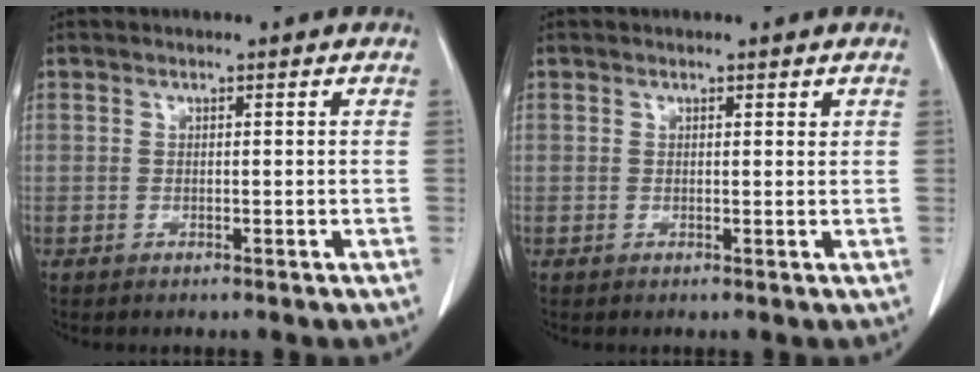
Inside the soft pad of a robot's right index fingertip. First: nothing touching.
{"total": 0.7, "force": [0.5, 0.3, 0.3], "torque": [-0.003, -0.002, 0.005]}